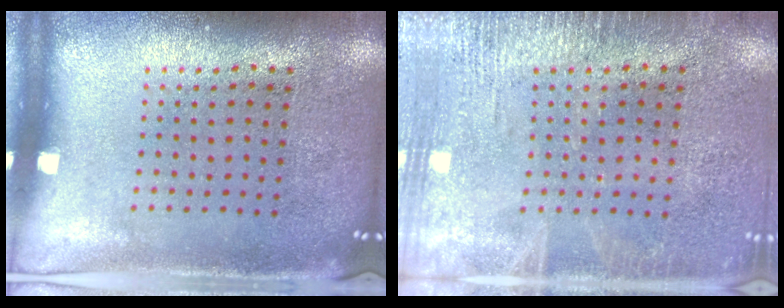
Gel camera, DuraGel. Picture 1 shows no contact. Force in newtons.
{"total": 2.6, "press": 2.5, "slide": 0.3}